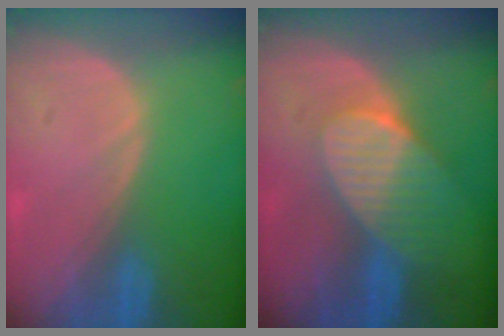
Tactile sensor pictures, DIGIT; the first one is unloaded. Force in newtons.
{"total": 7.4, "press": 6.7, "slide": 3.1}